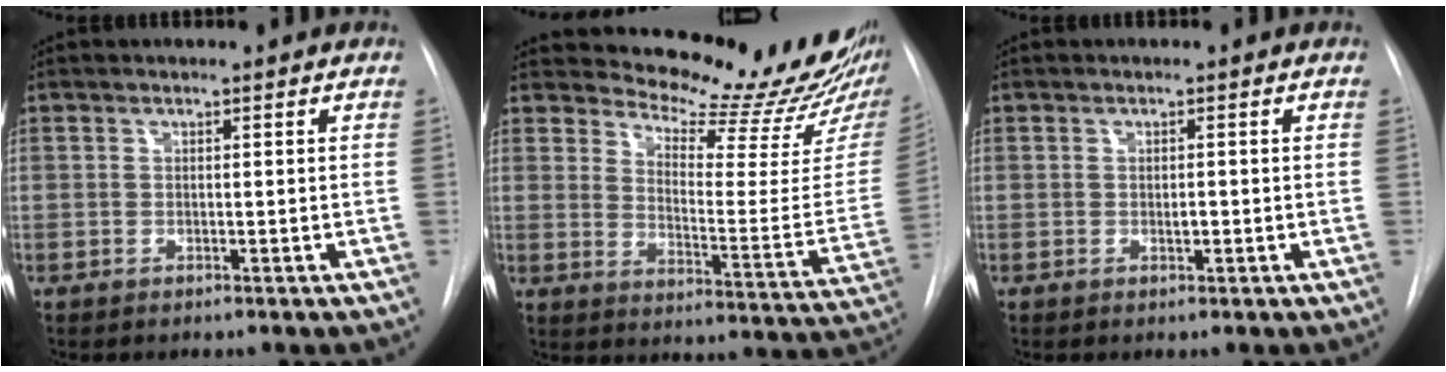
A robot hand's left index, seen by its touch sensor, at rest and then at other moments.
{"total": 20.1, "force": [18.4, 2.3, 7.8], "torque": [-0.113, -0.111, 0.224]}
{"total": 0.9, "force": [-0.4, 0.3, 0.7], "torque": [-0.012, -0.004, -0.007]}